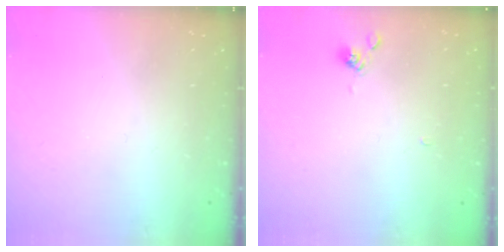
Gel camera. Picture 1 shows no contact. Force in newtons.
{"total": 4.3, "press": 4.3, "slide": 0.3}